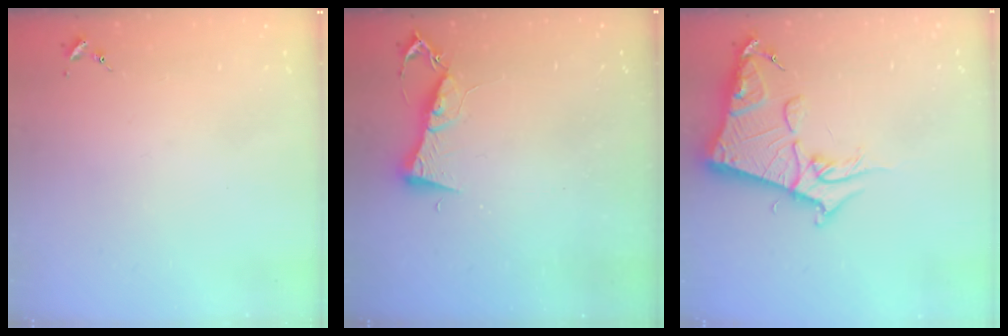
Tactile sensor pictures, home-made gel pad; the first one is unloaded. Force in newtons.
{"total": 7.2, "press": 7.1, "slide": 0.7}
{"total": 14.8, "press": 14.8, "slide": 1.5}